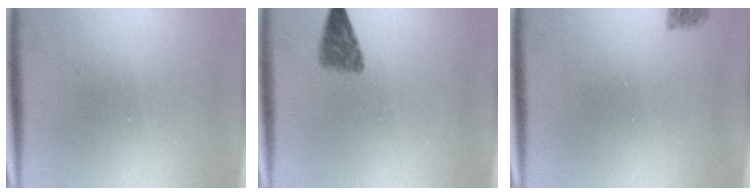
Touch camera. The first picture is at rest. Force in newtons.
{"total": 3.4}
{"total": 1.8}